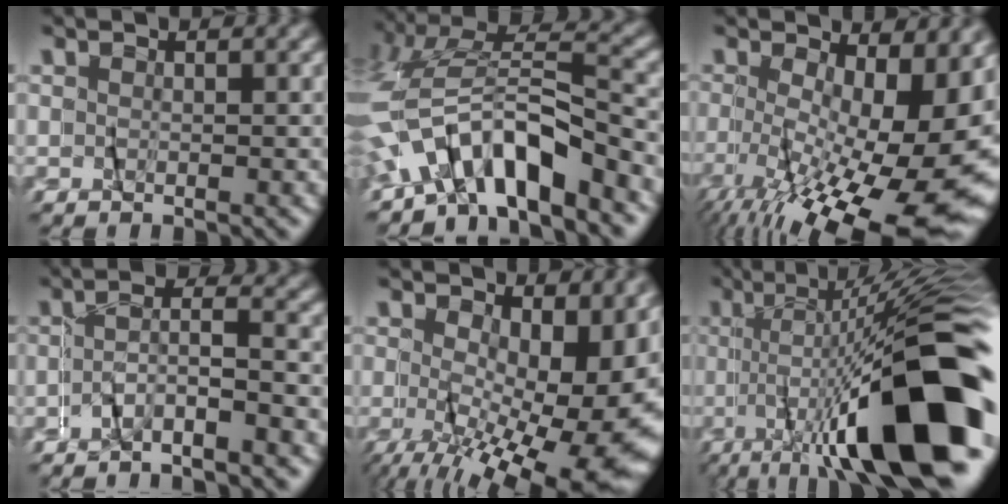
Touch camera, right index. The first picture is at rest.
{"total": 7.4, "force": [-3.4, 4.8, 4.4], "torque": [-0.123, -0.010, -0.063]}
{"total": 11.6, "force": [-6.1, 3.3, 9.3], "torque": [-0.124, -0.051, -0.067]}
{"total": 4.4, "force": [-4.1, -1.6, 0.1], "torque": [0.004, 0.006, -0.078]}
{"total": 10.1, "force": [-2.3, 4.1, 9.0], "torque": [-0.108, -0.037, -0.011]}
{"total": 16.0, "force": [-5.4, 2.3, 14.8], "torque": [-0.208, 0.004, -0.070]}